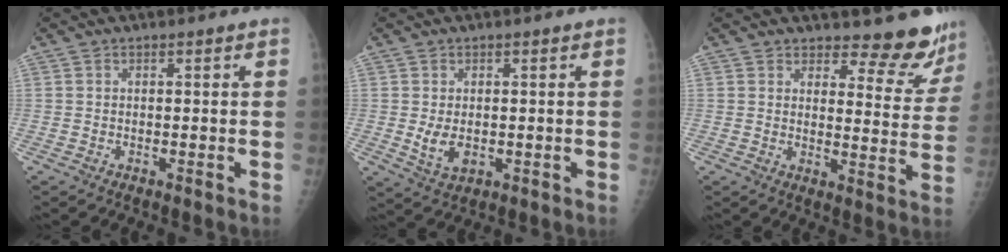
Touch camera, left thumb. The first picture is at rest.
{"total": 4.4, "force": [-0.3, 2.9, 3.3], "torque": [-0.054, -0.010, 0.004]}
{"total": 9.9, "force": [9.3, 3.0, 1.7], "torque": [0.018, -0.088, 0.103]}